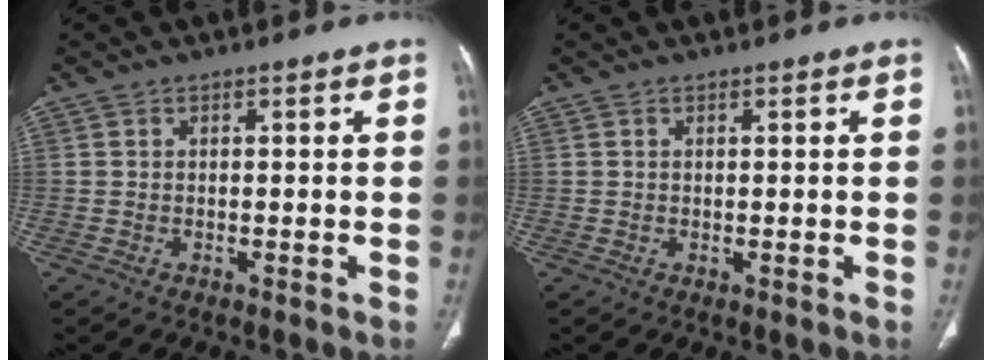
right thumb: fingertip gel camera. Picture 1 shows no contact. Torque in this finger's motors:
{"motor_torque": [0.51, 0.28, 0.35, 0.08, -0.06]}